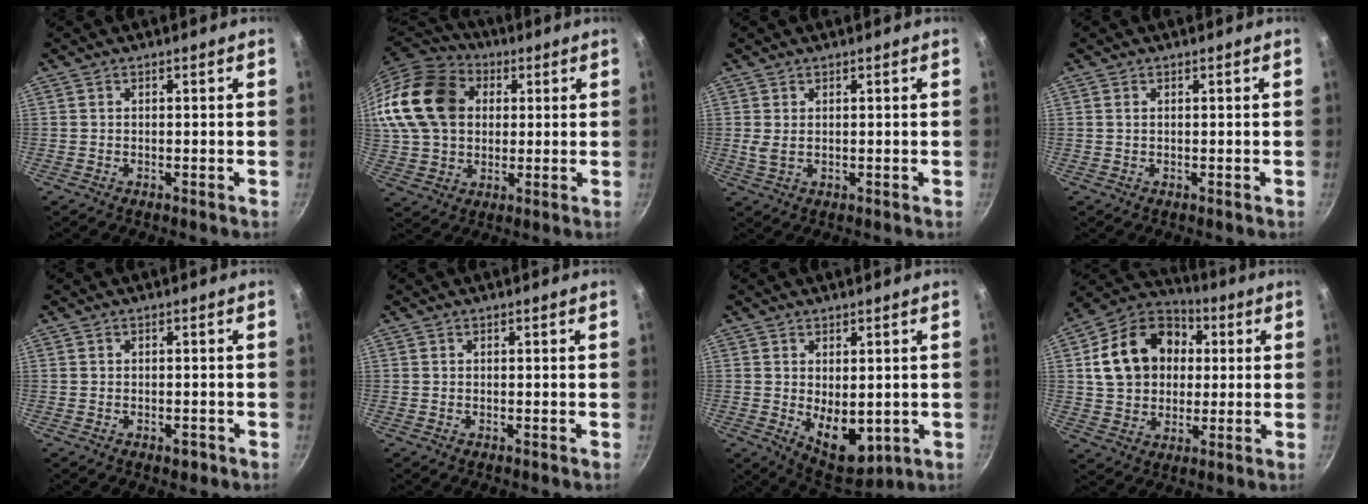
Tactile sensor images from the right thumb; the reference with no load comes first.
{"total": 21.0, "force": [4.7, 16.2, 12.6], "torque": [-0.239, 0.023, 0.083]}
{"total": 2.2, "force": [0.7, 1.2, 1.7], "torque": [-0.032, -0.002, 0.017]}
{"total": 0.6, "force": [0.2, 0.3, 0.4], "torque": [-0.008, 0.001, 0.003]}
{"total": 1.6, "force": [-0.9, 0.9, 1.0], "torque": [-0.009, 0.009, -0.007]}
{"total": 0.0}
{"total": 9.0, "force": [-0.5, 5.3, 7.3], "torque": [-0.084, -0.021, 0.014]}
{"total": 17.5, "force": [3.1, 13.7, 10.5], "torque": [-0.156, 0.029, 0.044]}